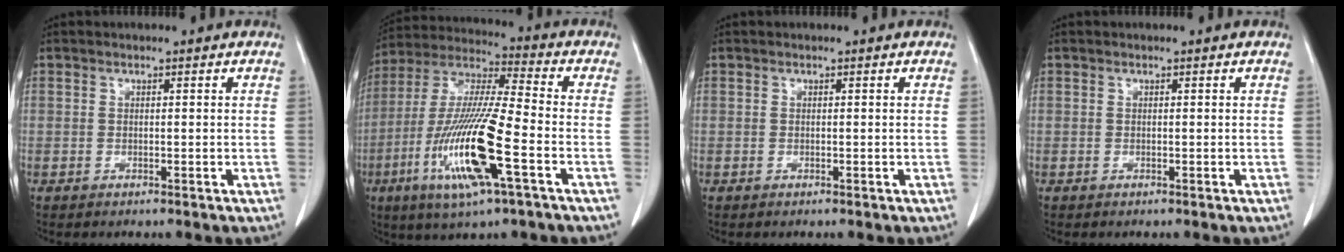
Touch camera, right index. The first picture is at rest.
{"total": 17.5, "force": [-5.9, 1.4, 16.4], "torque": [-0.340, -0.020, -0.111]}
{"total": 0.0}
{"total": 0.0}